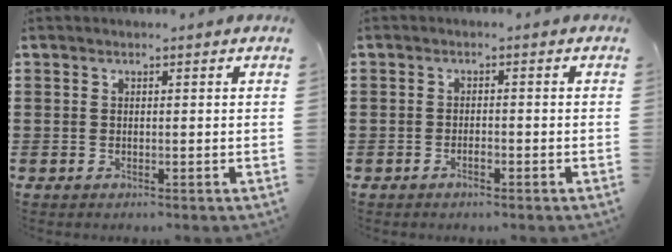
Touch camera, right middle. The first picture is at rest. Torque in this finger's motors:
{"motor_torque": [0.12, 0.88, 0.00, -0.01]}